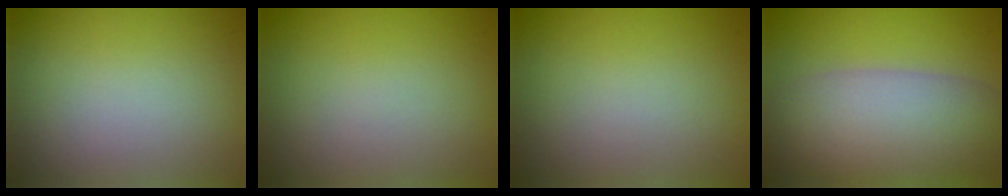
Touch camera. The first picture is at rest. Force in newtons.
{"total": 0.0}
{"total": 0.0}
{"total": 8.7, "press": 8.7, "slide": 0.7}